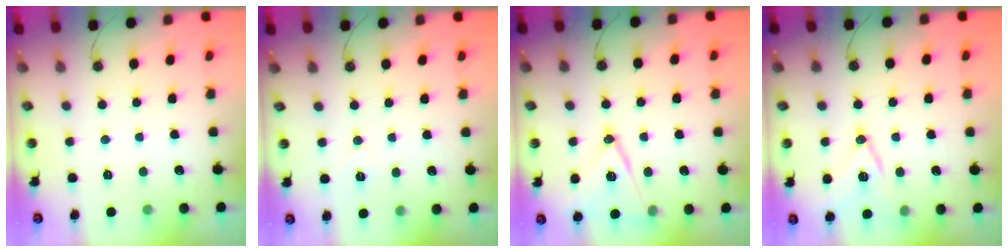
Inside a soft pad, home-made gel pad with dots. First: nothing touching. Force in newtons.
{"total": 3.7, "press": 3.3, "slide": 1.7}
{"total": 13.3, "press": 12.9, "slide": 3.5}
{"total": 11.5, "press": 10.9, "slide": 3.8}